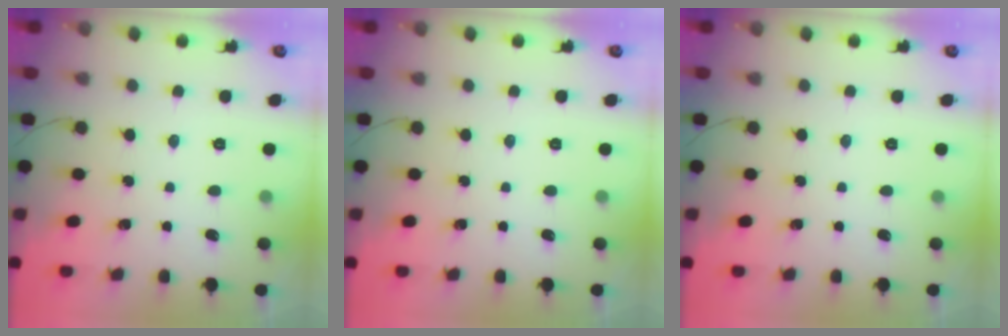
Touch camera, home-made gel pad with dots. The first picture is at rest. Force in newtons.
{"total": 0.0}
{"total": 0.0}